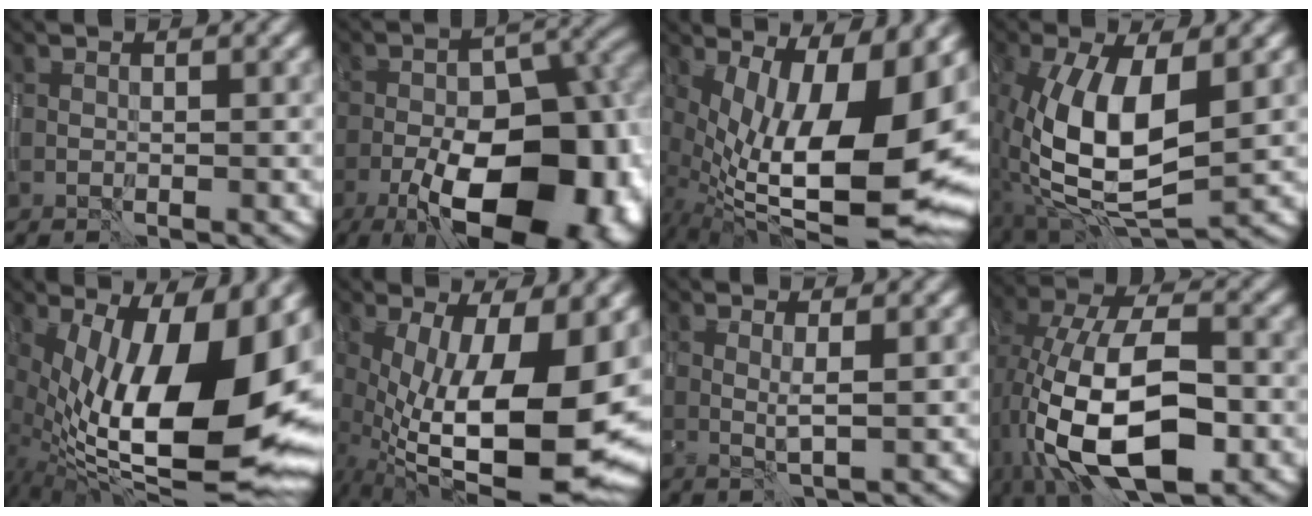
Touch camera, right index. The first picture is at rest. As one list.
[{"total": 16.7, "force": [-6.6, 8.1, 13.1], "torque": [-0.173, -0.003, -0.106]}, {"total": 16.7, "force": [0.5, 6.4, 15.4], "torque": [-0.231, -0.011, 0.026]}, {"total": 10.1, "force": [-0.1, 4.7, 8.9], "torque": [-0.186, 0.000, -0.004]}, {"total": 17.5, "force": [0.8, 7.5, 15.9], "torque": [-0.253, -0.002, 0.024]}, {"total": 16.3, "force": [-1.6, 6.5, 14.9], "torque": [-0.229, -0.023, -0.007]}, {"total": 1.3, "force": [0.5, 0.0, 1.3], "torque": [-0.028, -0.003, 0.008]}, {"total": 14.2, "force": [-3.8, 6.9, 11.8], "torque": [-0.223, 0.003, -0.072]}]